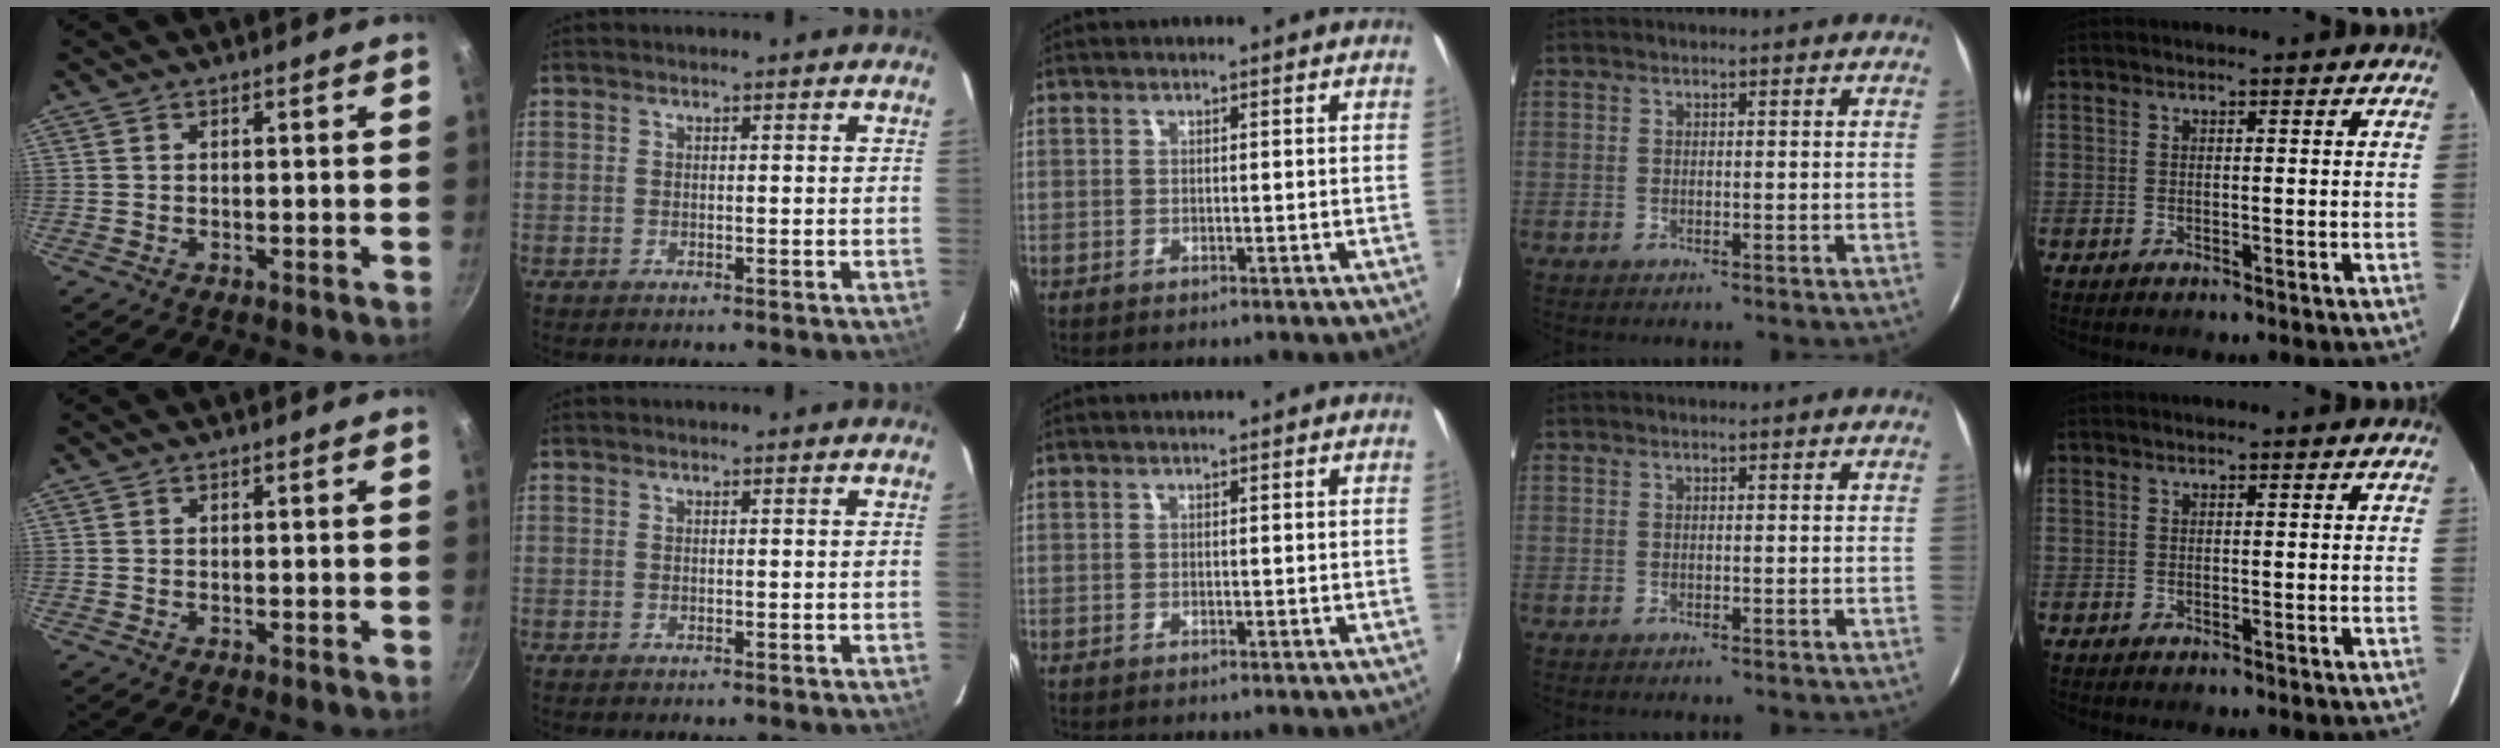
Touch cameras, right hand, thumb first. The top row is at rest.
{}